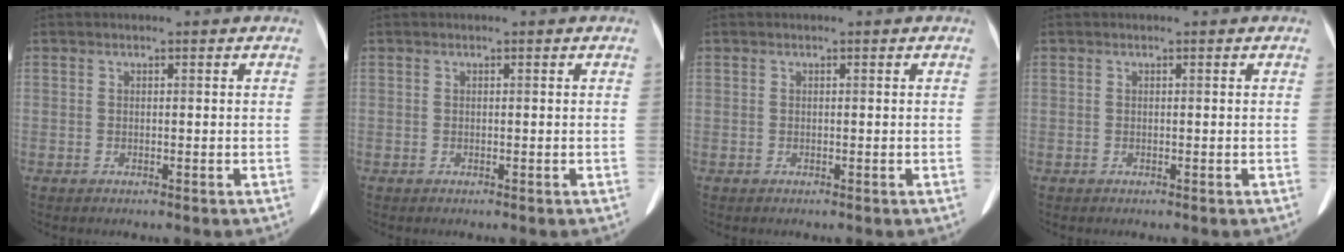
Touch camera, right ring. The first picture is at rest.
{"total": 0.0}
{"total": 0.0}
{"total": 0.0}